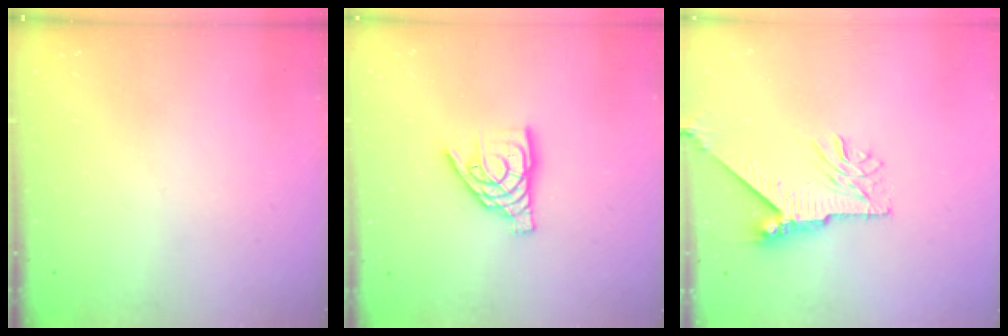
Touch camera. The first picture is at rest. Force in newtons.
{"total": 10.8, "press": 10.8, "slide": 0.8}
{"total": 8.3, "press": 8.2, "slide": 0.8}